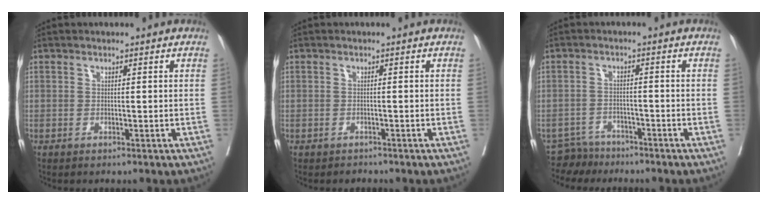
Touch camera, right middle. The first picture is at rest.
{"total": 1.0, "force": [-0.8, 0.5, -0.1], "torque": [-0.003, 0.000, -0.016]}
{"total": 4.0, "force": [-3.7, 1.3, -1.0], "torque": [0.017, -0.003, -0.065]}